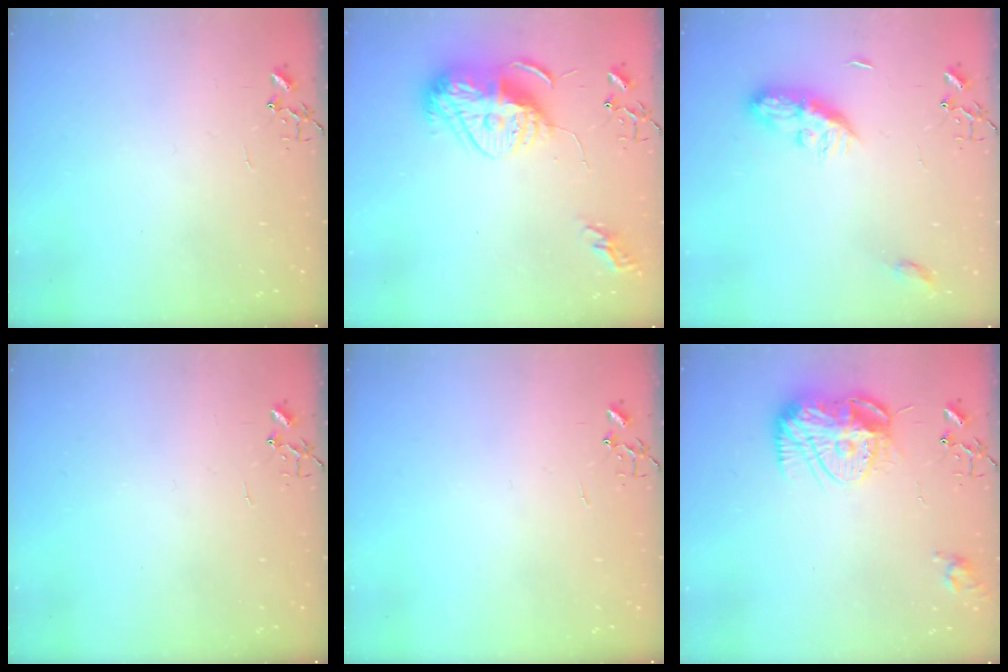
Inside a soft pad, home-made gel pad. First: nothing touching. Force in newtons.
{"total": 15.5, "press": 15.4, "slide": 1.5}
{"total": 8.9, "press": 8.9, "slide": 0.2}
{"total": 0.0}
{"total": 0.0}
{"total": 14.6, "press": 14.6, "slide": 1.5}